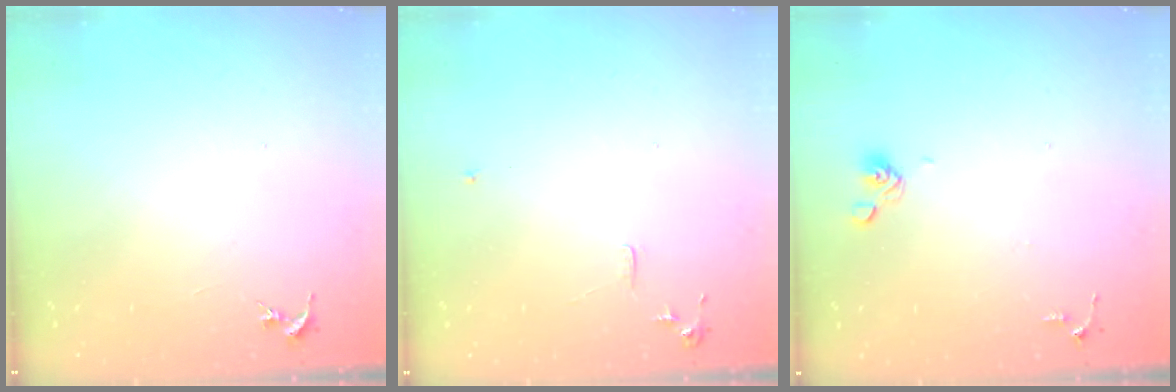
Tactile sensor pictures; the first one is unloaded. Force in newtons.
{"total": 6.0, "press": 6.0, "slide": 0.7}
{"total": 6.3, "press": 6.0, "slide": 2.1}